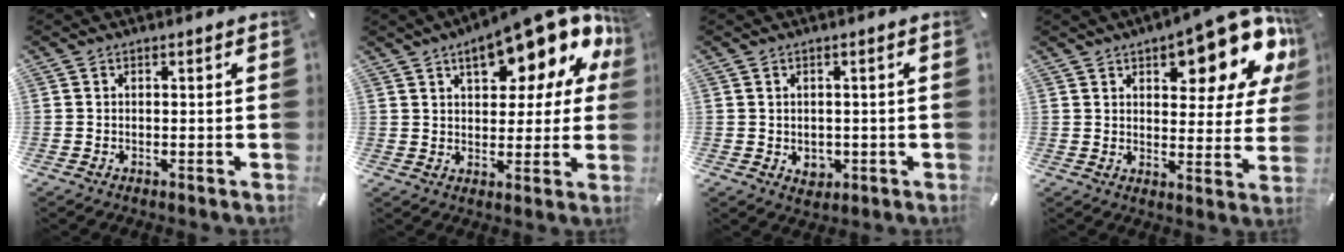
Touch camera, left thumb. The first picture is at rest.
{"total": 17.2, "force": [10.4, 7.2, 11.7], "torque": [-0.153, -0.063, 0.167]}
{"total": 3.1, "force": [-0.4, 2.8, 1.3], "torque": [-0.006, -0.003, -0.009]}
{"total": 16.4, "force": [9.5, 7.0, 11.4], "torque": [-0.132, -0.067, 0.155]}